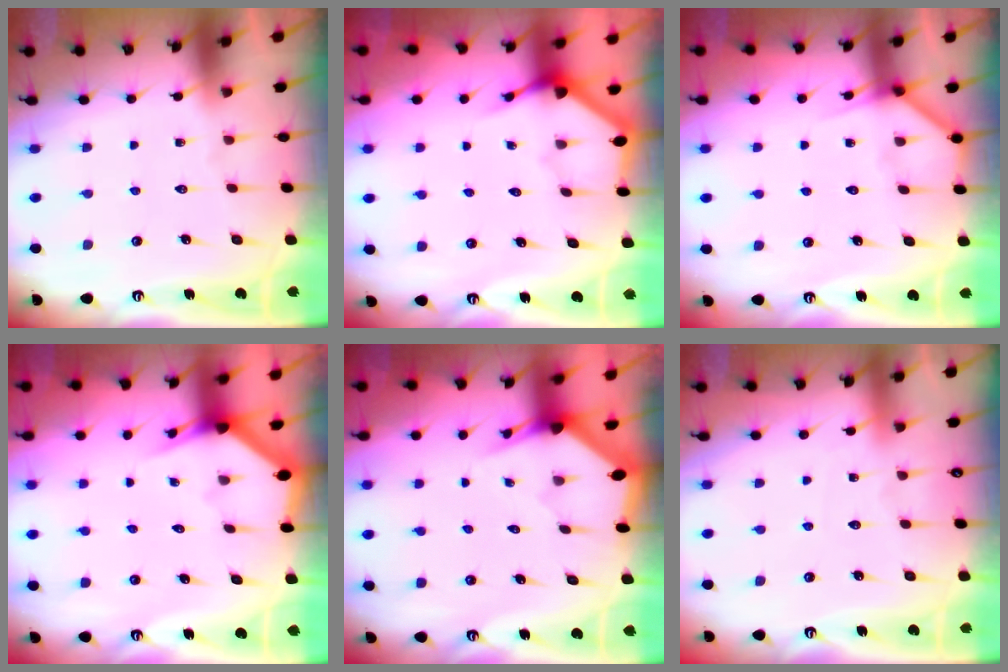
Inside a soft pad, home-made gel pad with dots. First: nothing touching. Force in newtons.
{"total": 4.1, "press": 4.1, "slide": 0.1}
{"total": 5.3, "press": 5.3, "slide": 0.5}
{"total": 2.8, "press": 2.8, "slide": 0.1}
{"total": 2.8, "press": 2.8, "slide": 0.1}
{"total": 2.1, "press": 2.1, "slide": 0.2}